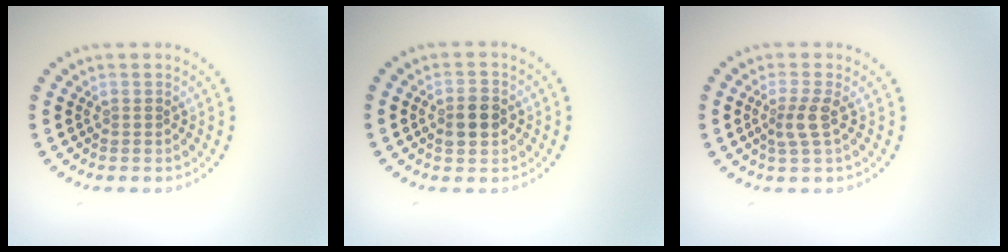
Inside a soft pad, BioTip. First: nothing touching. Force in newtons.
{"total": 2.9, "press": 2.9, "slide": 0.1}
{"total": 2.1, "press": 1.7, "slide": 1.3}